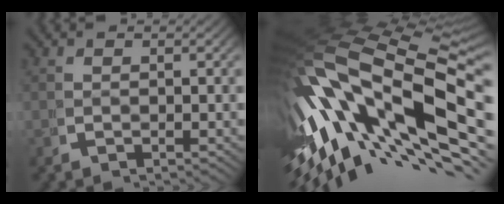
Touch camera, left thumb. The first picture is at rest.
{"total": 23.8, "force": [0.4, 13.6, 19.6], "torque": [-0.380, -0.041, 0.039]}